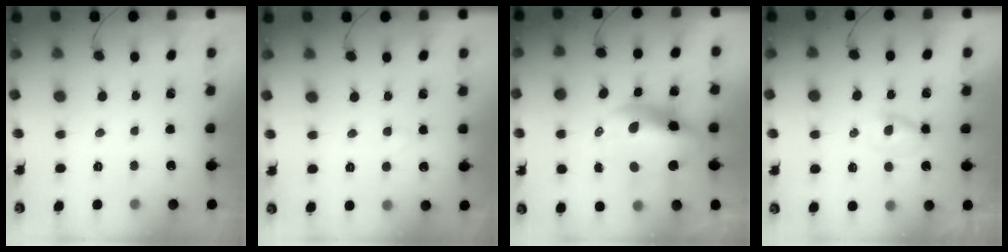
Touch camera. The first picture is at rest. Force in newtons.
{"total": 1.3, "press": 1.1, "slide": 0.7}
{"total": 13.4, "press": 13.0, "slide": 3.4}
{"total": 2.1, "press": 1.9, "slide": 0.9}